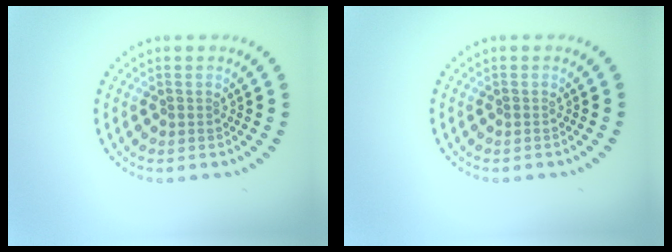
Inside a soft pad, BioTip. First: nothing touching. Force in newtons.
{"total": 0.0}